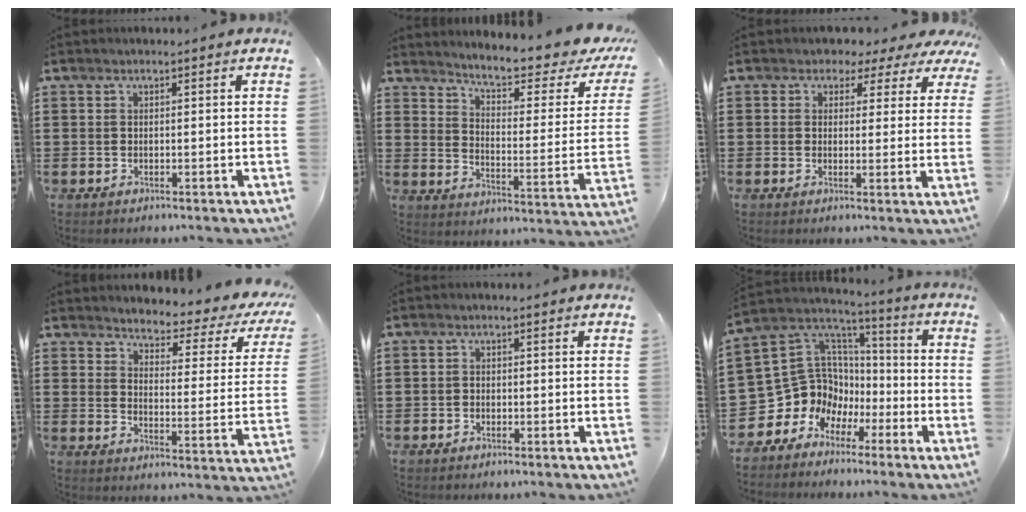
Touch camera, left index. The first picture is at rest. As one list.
[{"total": 5.9, "force": [5.1, 0.2, 3.0], "torque": [-0.074, -0.040, 0.079]}, {"total": 2.4, "force": [1.4, 1.9, 0.5], "torque": [-0.017, -0.003, 0.018]}, {"total": 3.2, "force": [2.9, 0.8, 1.0], "torque": [-0.034, -0.028, 0.040]}, {"total": 1.1, "force": [-0.9, 0.6, 0.0], "torque": [-0.003, 0.002, -0.020]}, {"total": 8.6, "force": [-2.4, 8.2, 1.0], "torque": [-0.069, -0.013, -0.043]}]